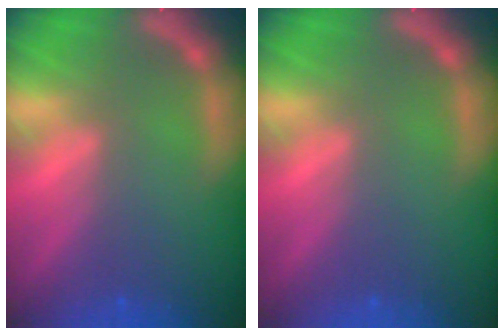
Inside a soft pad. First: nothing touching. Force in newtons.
{"total": 0.0}